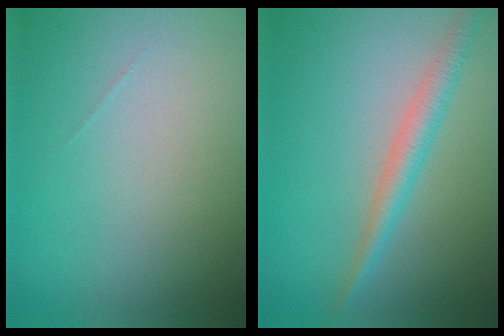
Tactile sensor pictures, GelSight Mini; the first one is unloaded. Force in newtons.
{"total": 2.7, "press": 2.7, "slide": 0.1}